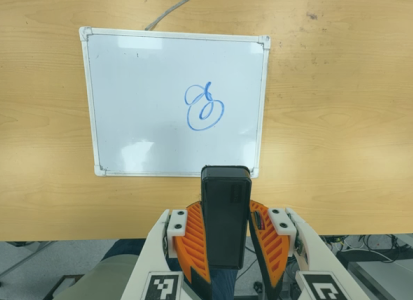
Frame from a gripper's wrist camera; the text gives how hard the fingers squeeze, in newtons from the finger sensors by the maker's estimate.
{"total": 8.8, "left": 7.3, "right": 10.4}